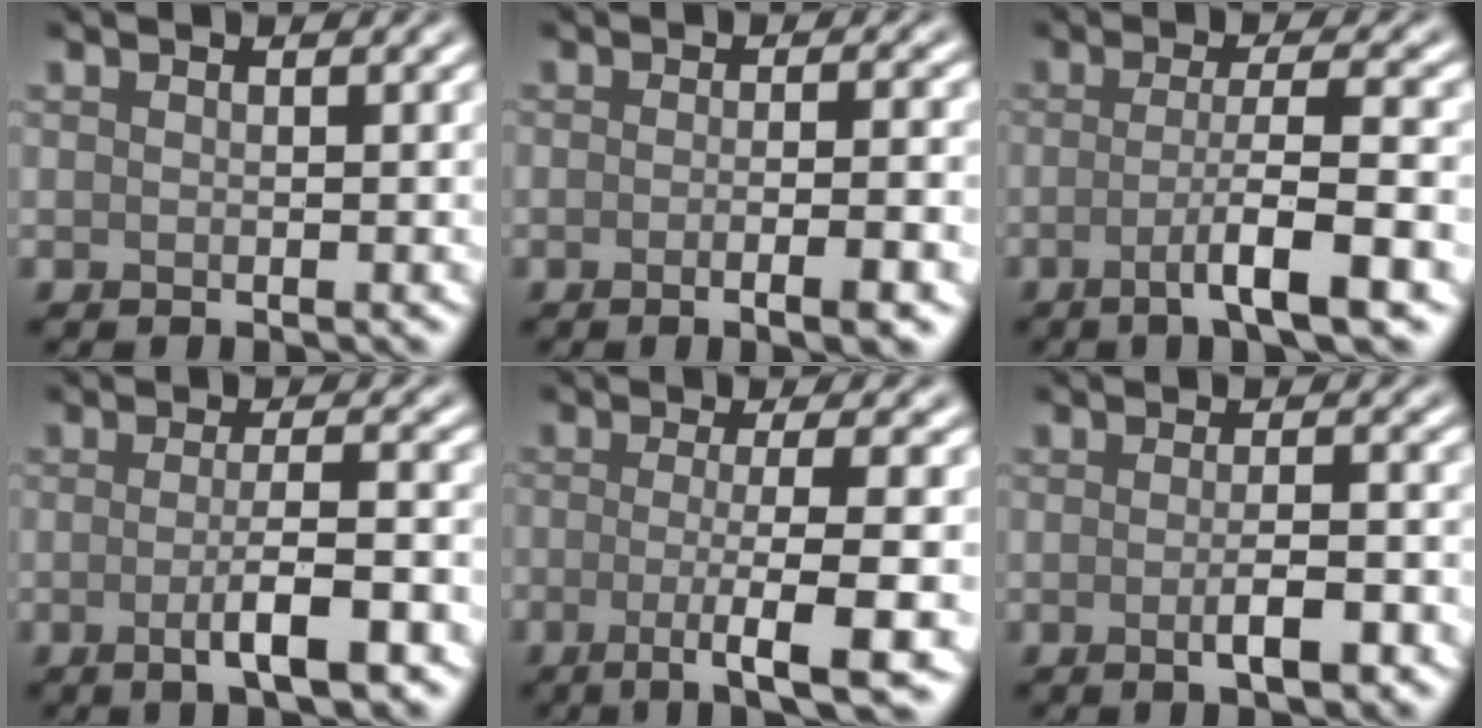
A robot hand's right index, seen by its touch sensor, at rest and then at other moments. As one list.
[{"total": 4.8, "force": [-1.6, 1.2, 4.4], "torque": [-0.056, -0.002, -0.023]}, {"total": 6.1, "force": [-2.1, 0.8, 5.7], "torque": [-0.089, 0.003, -0.043]}, {"total": 5.0, "force": [-1.5, 1.0, 4.6], "torque": [-0.077, -0.001, -0.025]}, {"total": 7.3, "force": [-2.9, 1.2, 6.6], "torque": [-0.099, -0.001, -0.055]}, {"total": 3.3, "force": [-1.0, 0.8, 3.0], "torque": [-0.053, -0.003, -0.015]}]